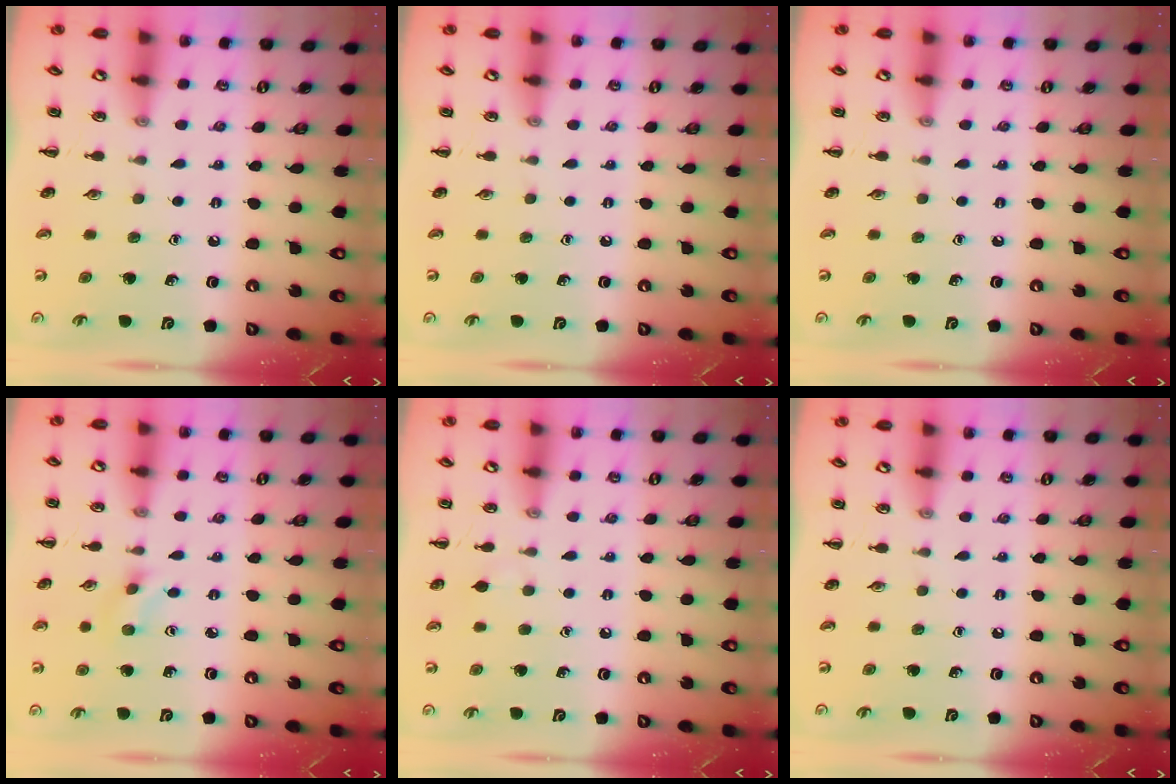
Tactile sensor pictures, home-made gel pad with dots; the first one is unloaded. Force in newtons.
{"total": 0.0}
{"total": 0.0}
{"total": 2.3, "press": 2.1, "slide": 0.9}
{"total": 4.0, "press": 3.7, "slide": 1.6}
{"total": 0.0}